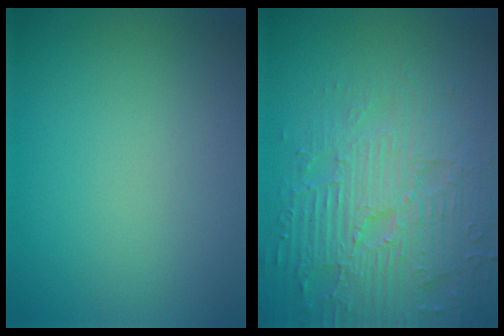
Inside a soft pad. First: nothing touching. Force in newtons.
{"total": 6.1, "press": 5.2, "slide": 3.1}